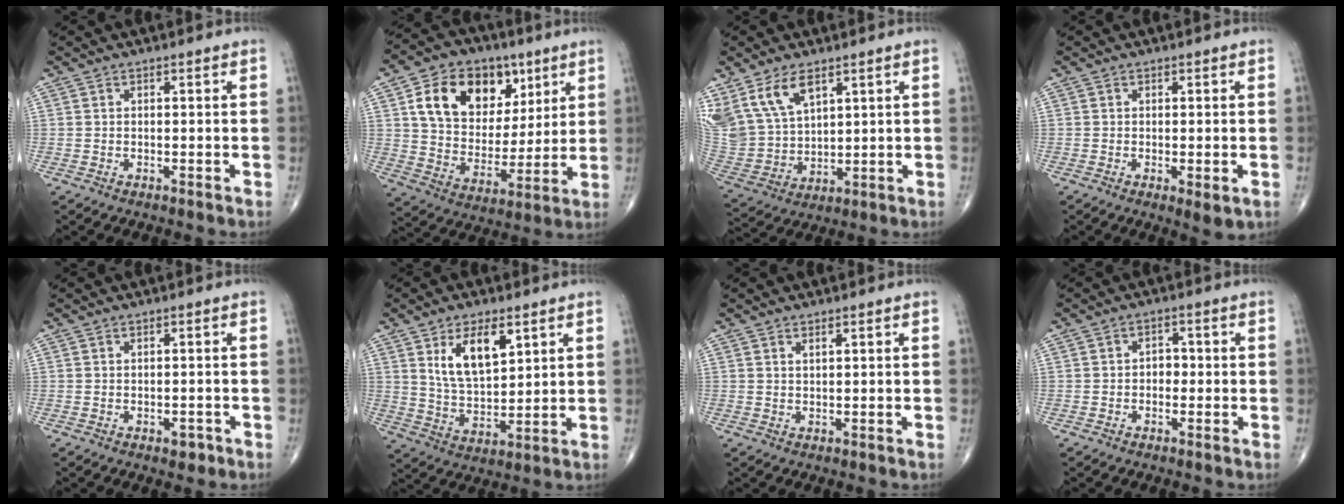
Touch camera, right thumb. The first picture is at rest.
{"total": 19.2, "force": [7.8, 13.4, 11.3], "torque": [-0.155, -0.016, 0.139]}
{"total": 14.7, "force": [8.3, 8.3, 8.8], "torque": [-0.178, -0.024, 0.182]}
{"total": 3.1, "force": [-0.8, 0.9, 2.9], "torque": [-0.045, -0.011, -0.010]}
{"total": 1.7, "force": [-0.8, 1.1, 1.1], "torque": [-0.004, 0.001, -0.008]}
{"total": 11.1, "force": [5.0, 5.4, 8.3], "torque": [-0.127, -0.028, 0.101]}
{"total": 1.0, "force": [0.7, 0.3, 0.6], "torque": [-0.010, -0.004, 0.015]}
{"total": 2.4, "force": [-0.3, 1.8, 1.6], "torque": [-0.007, 0.010, -0.010]}